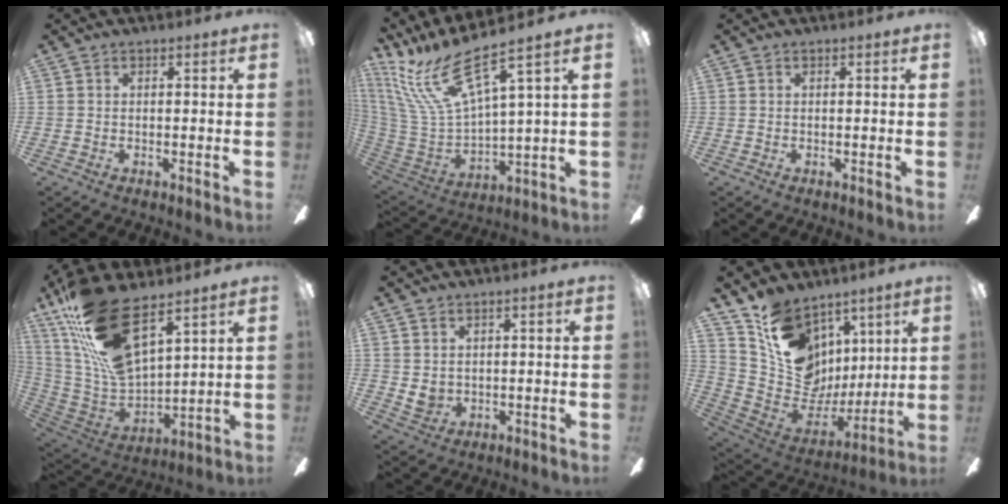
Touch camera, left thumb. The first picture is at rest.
{"total": 19.6, "force": [11.1, 6.1, 15.0], "torque": [-0.320, -0.065, 0.192]}
{"total": 0.0}
{"total": 21.2, "force": [13.4, 8.0, 14.4], "torque": [-0.317, -0.083, 0.236]}
{"total": 3.1, "force": [1.5, 2.6, 1.0], "torque": [-0.015, -0.006, 0.029]}
{"total": 16.9, "force": [7.5, 13.0, 7.9], "torque": [-0.137, -0.038, 0.157]}